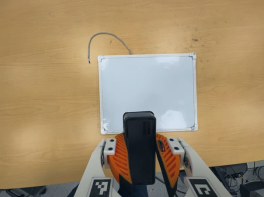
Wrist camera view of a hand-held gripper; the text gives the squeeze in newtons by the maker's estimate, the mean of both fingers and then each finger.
{"total": 10.8, "left": 10.7, "right": 10.9}